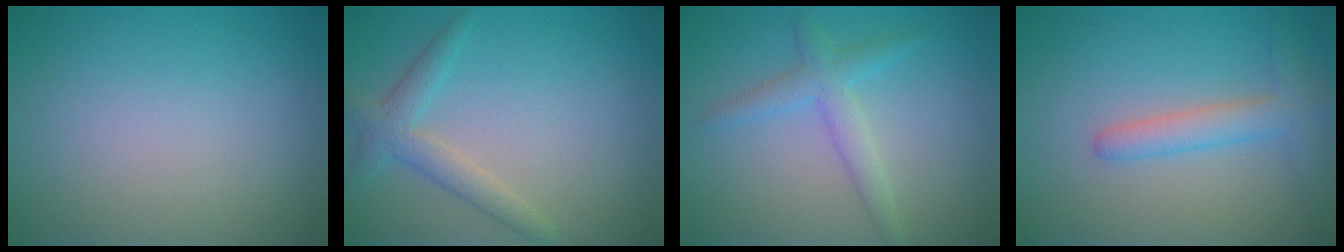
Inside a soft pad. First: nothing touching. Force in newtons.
{"total": 2.6, "press": 2.6, "slide": 0.1}
{"total": 2.6, "press": 2.6, "slide": 0.1}
{"total": 3.0, "press": 3.0, "slide": 0.2}